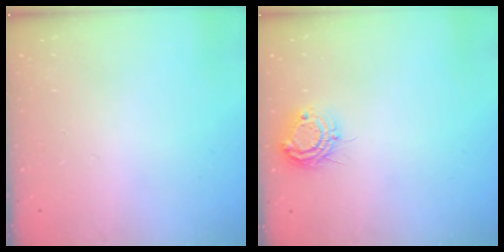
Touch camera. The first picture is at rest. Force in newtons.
{"total": 8.8, "press": 8.8, "slide": 0.8}